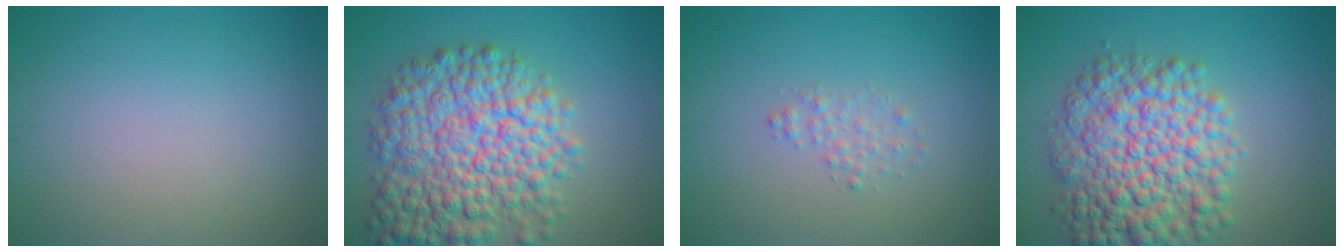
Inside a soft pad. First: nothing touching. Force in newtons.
{"total": 10.3, "press": 10.3, "slide": 0.4}
{"total": 1.2, "press": 1.2, "slide": 0.0}
{"total": 9.1, "press": 9.1, "slide": 0.2}